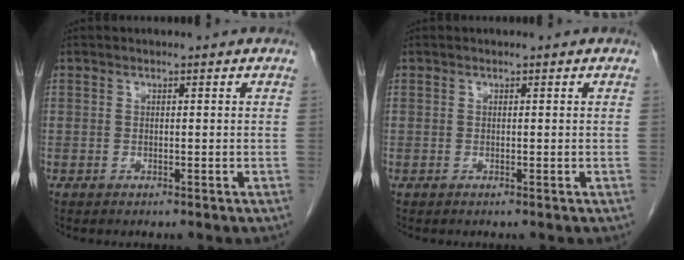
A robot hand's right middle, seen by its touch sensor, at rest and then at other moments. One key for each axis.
{"total": 0.0}